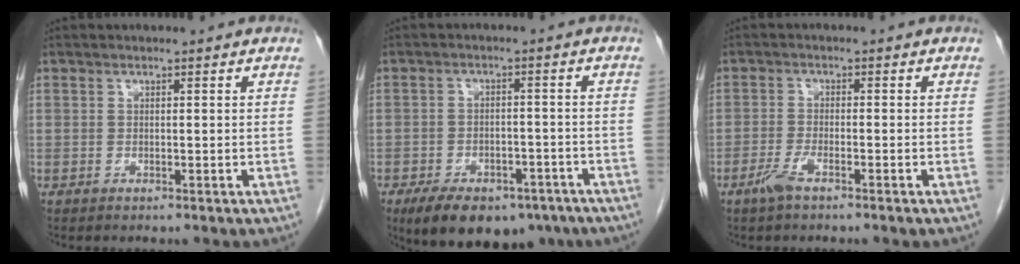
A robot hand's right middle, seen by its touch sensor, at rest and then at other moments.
{"total": 14.1, "force": [-9.5, 7.3, 7.4], "torque": [-0.124, 0.000, -0.136]}
{"total": 2.9, "force": [-2.0, 0.3, 2.1], "torque": [-0.051, -0.003, -0.042]}